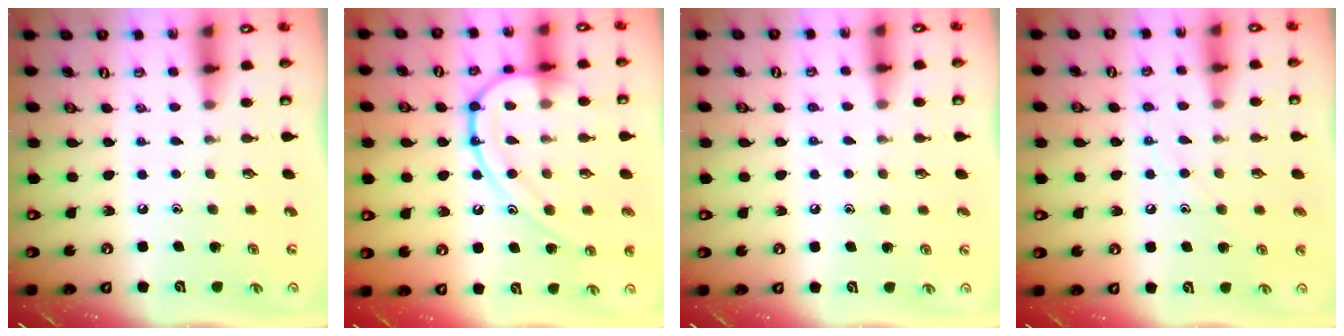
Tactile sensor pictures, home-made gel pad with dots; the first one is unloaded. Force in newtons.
{"total": 15.4, "press": 15.3, "slide": 1.4}
{"total": 5.2, "press": 5.1, "slide": 0.9}
{"total": 8.5, "press": 8.4, "slide": 0.7}